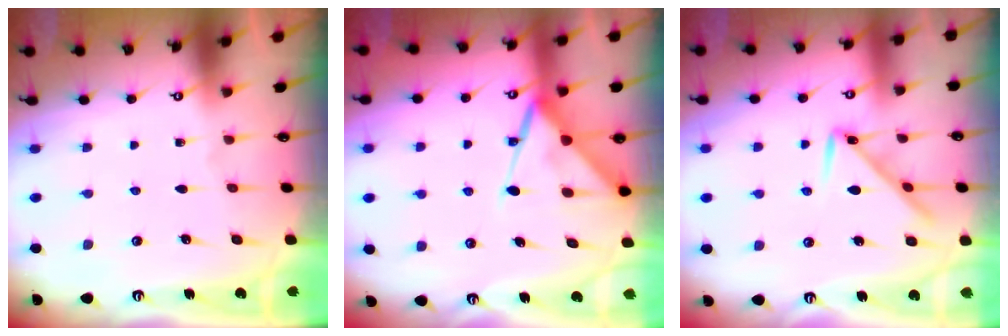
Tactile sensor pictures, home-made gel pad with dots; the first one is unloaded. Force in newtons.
{"total": 11.4, "press": 11.3, "slide": 1.2}
{"total": 8.3, "press": 8.3, "slide": 0.7}